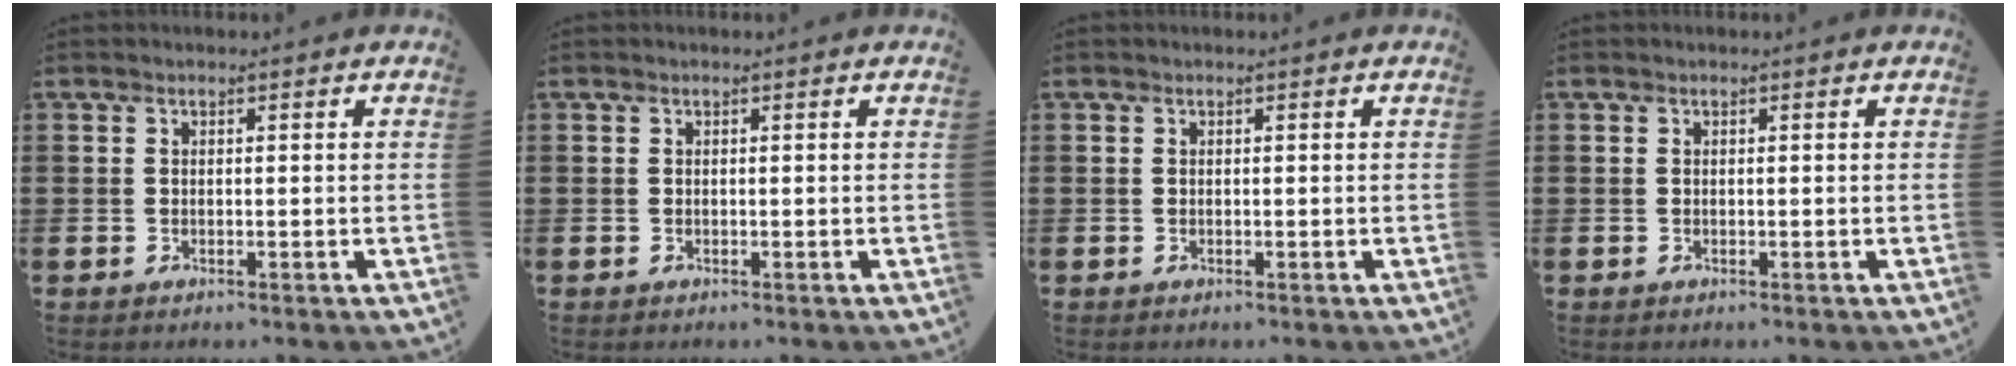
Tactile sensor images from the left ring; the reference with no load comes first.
{"total": 0.0}
{"total": 0.0}
{"total": 0.0}